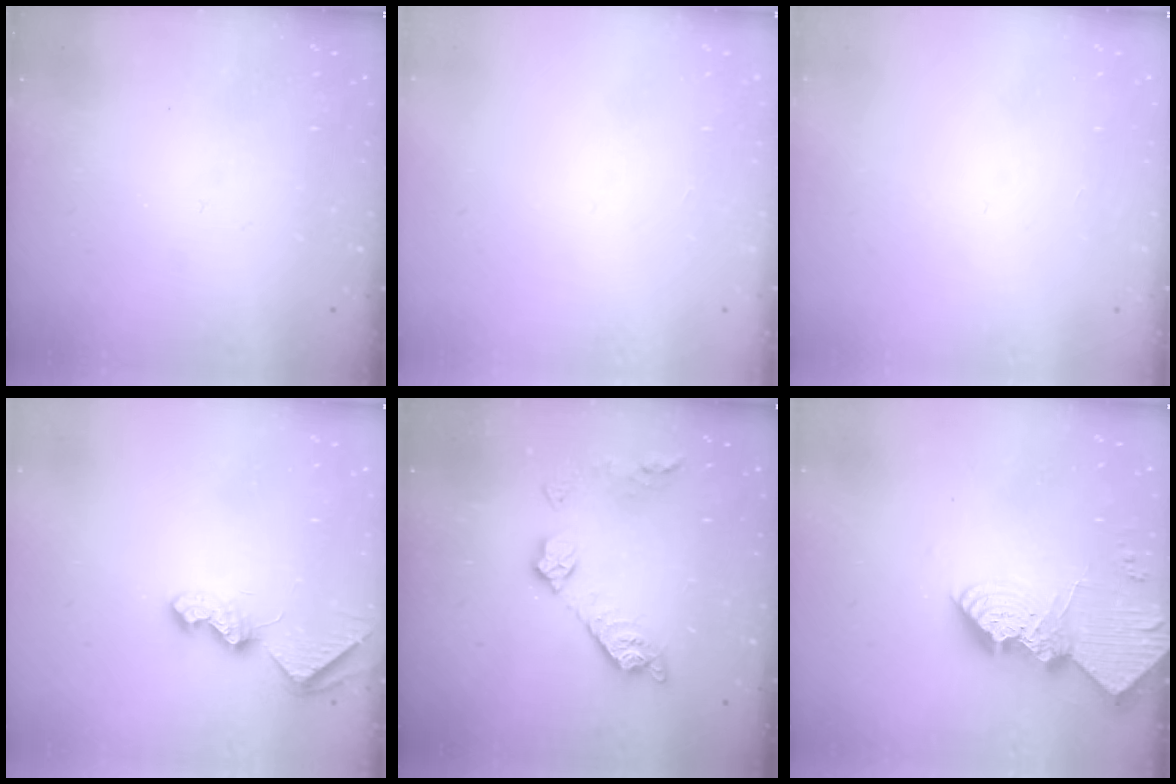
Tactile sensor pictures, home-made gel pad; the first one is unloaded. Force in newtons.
{"total": 0.0}
{"total": 0.0}
{"total": 7.4, "press": 7.3, "slide": 0.9}
{"total": 11.5, "press": 11.5, "slide": 0.5}
{"total": 14.5, "press": 14.4, "slide": 1.6}